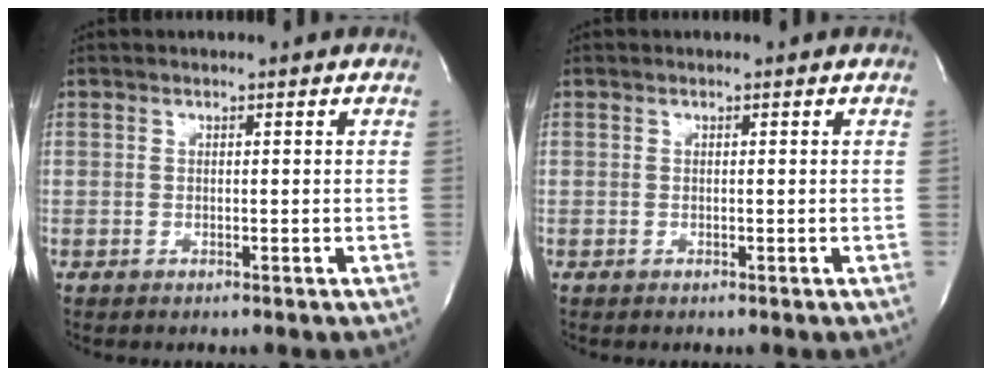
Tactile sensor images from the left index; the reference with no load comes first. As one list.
[{"total": 0.0}]